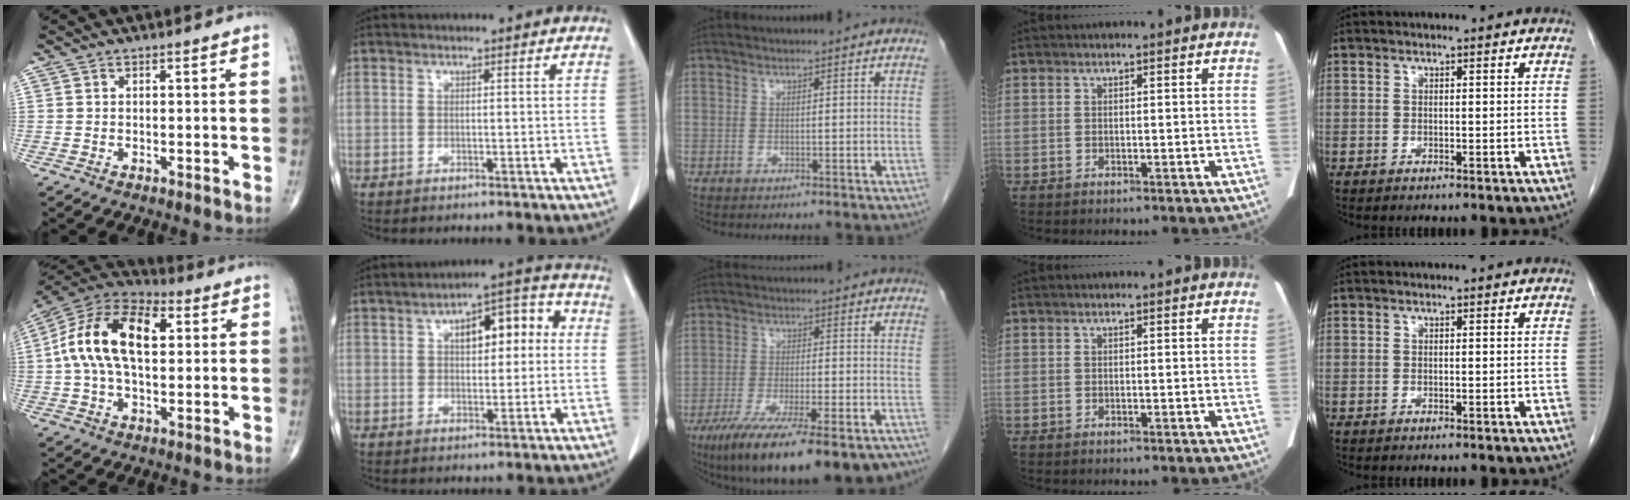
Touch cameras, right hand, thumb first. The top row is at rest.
{"thumb": {"total": 18.3, "force": [3.0, 10.1, 14.9], "torque": [-0.275, 0.027, 0.042]}, "index": {"total": 9.5, "force": [1.8, 4.1, 8.3], "torque": [-0.111, 0.044, 0.025]}, "middle": {"total": 21.5, "force": [-16.2, 4.3, 13.4], "torque": [-0.177, -0.026, -0.236]}}